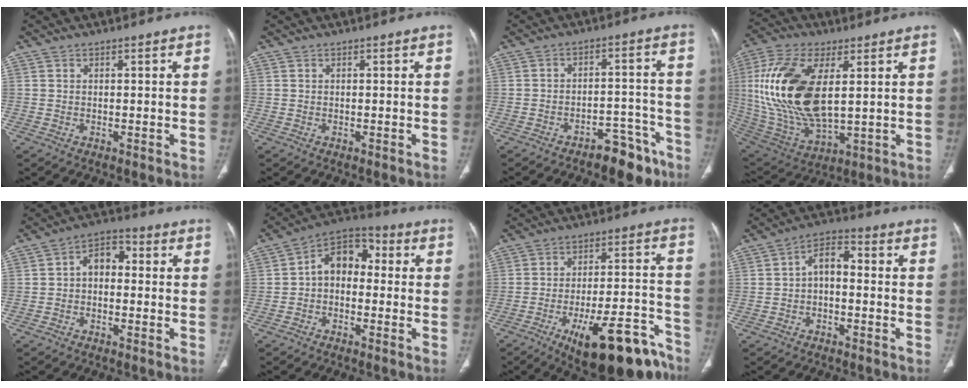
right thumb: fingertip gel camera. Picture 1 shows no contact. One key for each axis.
{"total": 0.0}
{"total": 9.4, "fx": -6.7, "fy": 4.4, "fz": 4.8, "tx": -0.040, "ty": 0.063, "tz": -0.093}
{"total": 22.4, "fx": 3.8, "fy": 11.0, "fz": 19.1, "tx": -0.404, "ty": -0.019, "tz": 0.077}
{"total": 5.9, "fx": -0.3, "fy": 4.0, "fz": 4.3, "tx": -0.052, "ty": 0.027, "tz": -0.020}
{"total": 9.3, "fx": -0.3, "fy": 6.6, "fz": 6.6, "tx": -0.077, "ty": 0.038, "tz": -0.026}
{"total": 20.9, "fx": -13.5, "fy": 6.9, "fz": 14.3, "tx": -0.145, "ty": 0.086, "tz": -0.198}
{"total": 5.9, "fx": -0.9, "fy": 3.5, "fz": 4.6, "tx": -0.070, "ty": 0.032, "tz": -0.027}